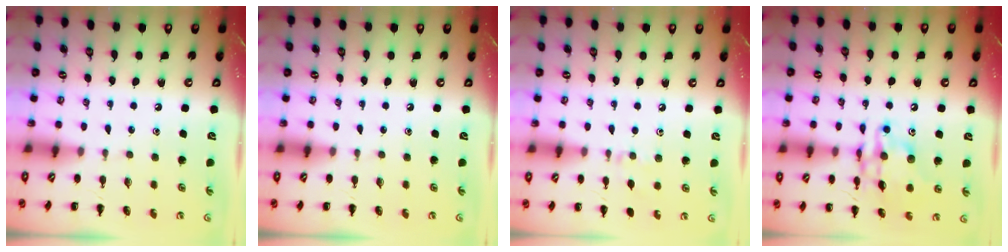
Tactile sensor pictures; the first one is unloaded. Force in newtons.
{"total": 0.0}
{"total": 5.6, "press": 5.3, "slide": 1.8}
{"total": 14.6, "press": 14.5, "slide": 1.4}